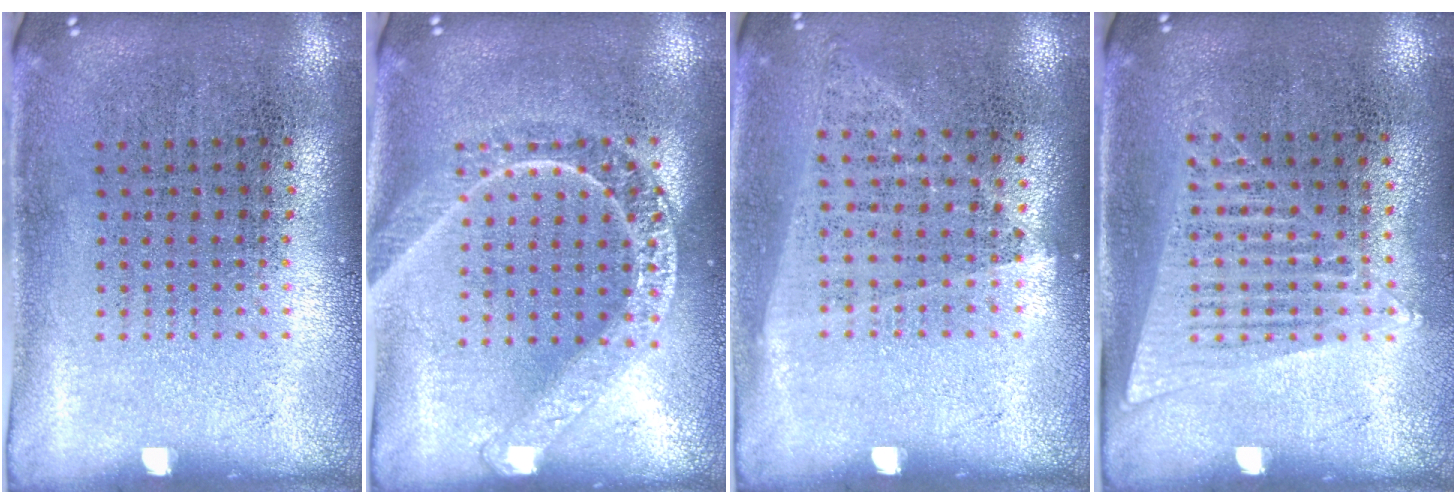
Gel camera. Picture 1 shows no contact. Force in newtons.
{"total": 1.6, "press": 1.6, "slide": 0.1}
{"total": 1.0, "press": 0.9, "slide": 0.5}
{"total": 1.3, "press": 1.2, "slide": 0.6}